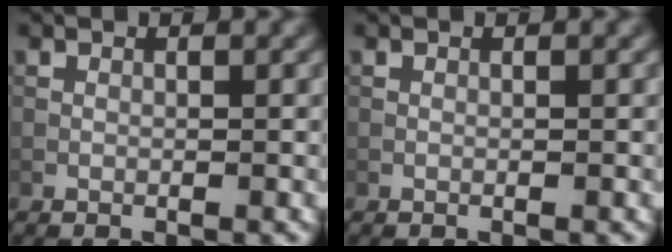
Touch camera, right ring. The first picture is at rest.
{"total": 0.0}